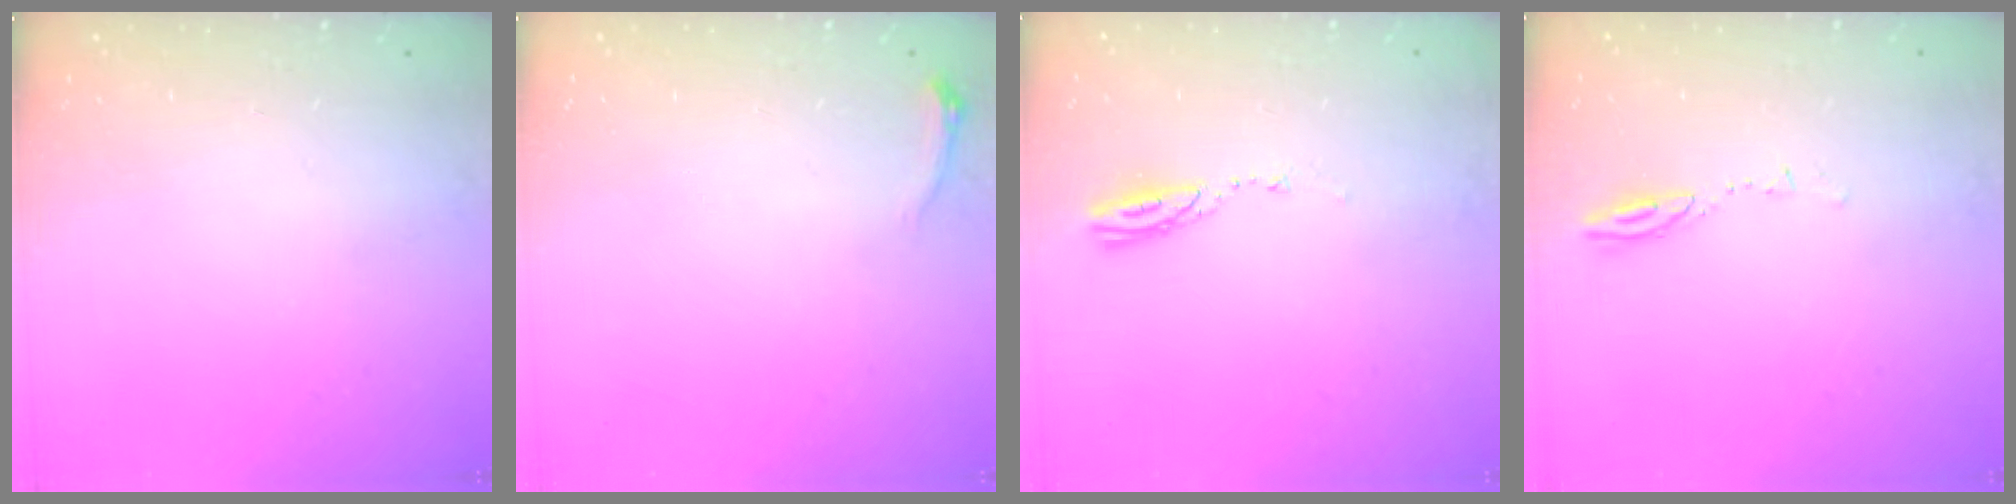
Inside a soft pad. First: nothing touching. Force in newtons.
{"total": 4.5, "press": 4.3, "slide": 1.1}
{"total": 3.3, "press": 3.3, "slide": 0.2}
{"total": 4.5, "press": 4.4, "slide": 0.5}